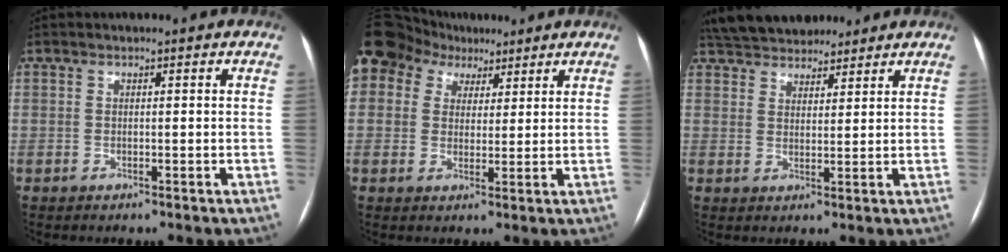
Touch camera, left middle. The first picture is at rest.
{"total": 18.9, "force": [10.2, 14.4, 6.7], "torque": [-0.224, 0.084, 0.195]}
{"total": 12.5, "force": [11.0, 4.5, 3.8], "torque": [-0.068, 0.032, 0.176]}